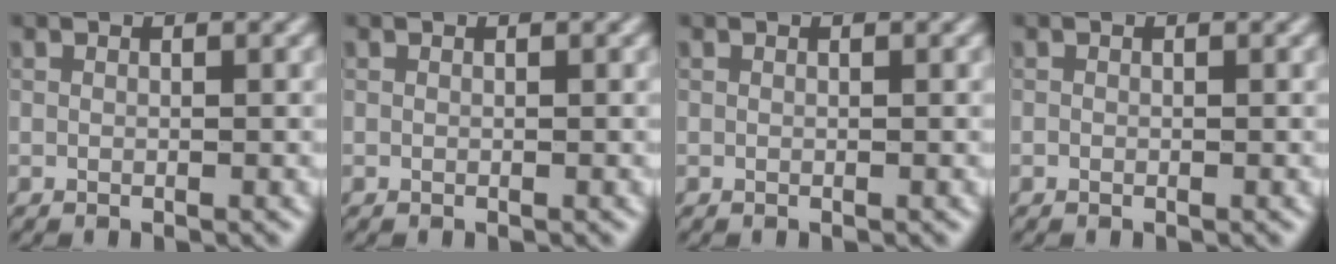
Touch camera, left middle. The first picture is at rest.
{"total": 0.0}
{"total": 0.0}
{"total": 0.0}